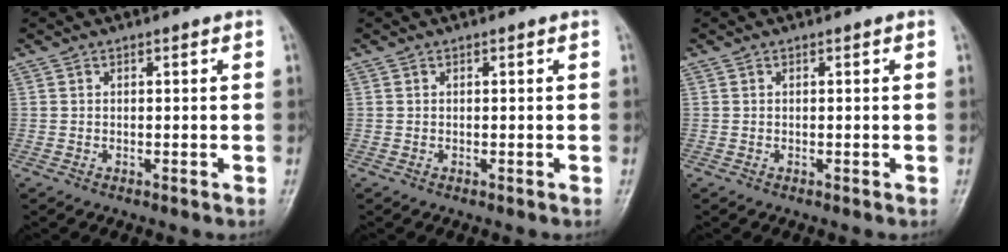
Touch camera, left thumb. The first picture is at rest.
{"total": 0.0}
{"total": 0.0}